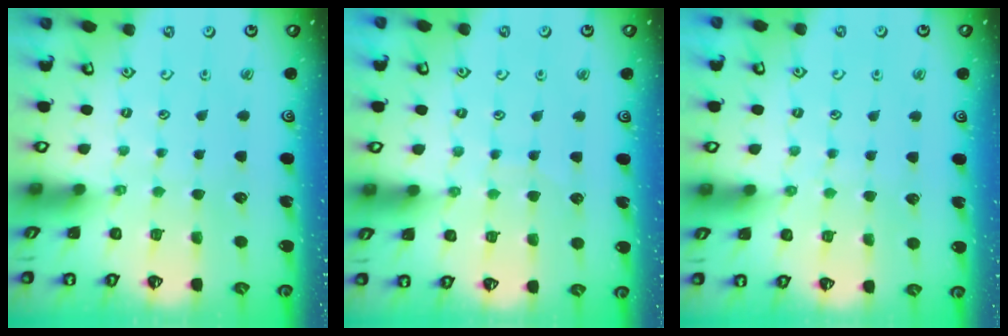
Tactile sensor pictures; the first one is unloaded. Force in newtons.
{"total": 5.9, "press": 5.9, "slide": 0.4}
{"total": 4.3, "press": 4.3, "slide": 0.3}